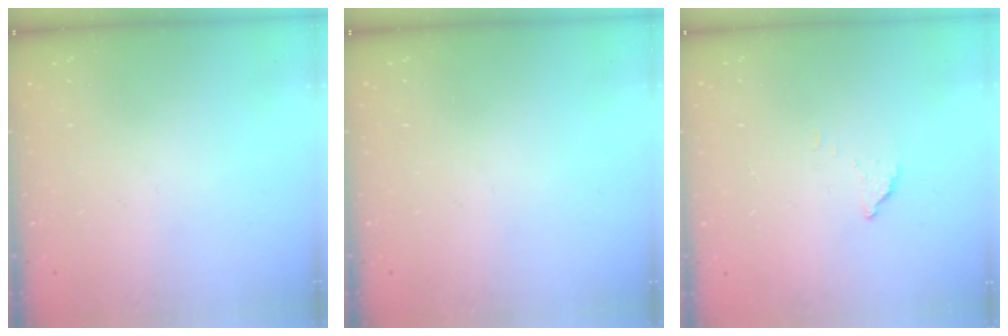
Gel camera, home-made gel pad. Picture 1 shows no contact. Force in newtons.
{"total": 0.0}
{"total": 2.3, "press": 2.3, "slide": 0.1}